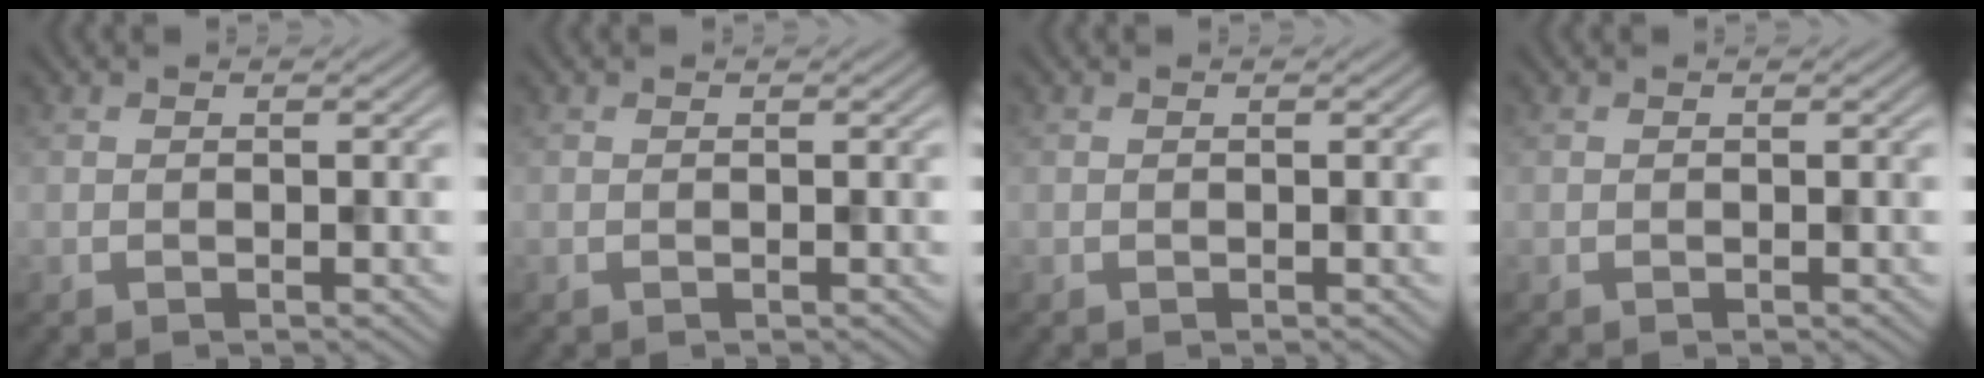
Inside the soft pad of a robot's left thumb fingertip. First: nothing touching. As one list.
[{"total": 0.0}, {"total": 0.0}, {"total": 0.0}]